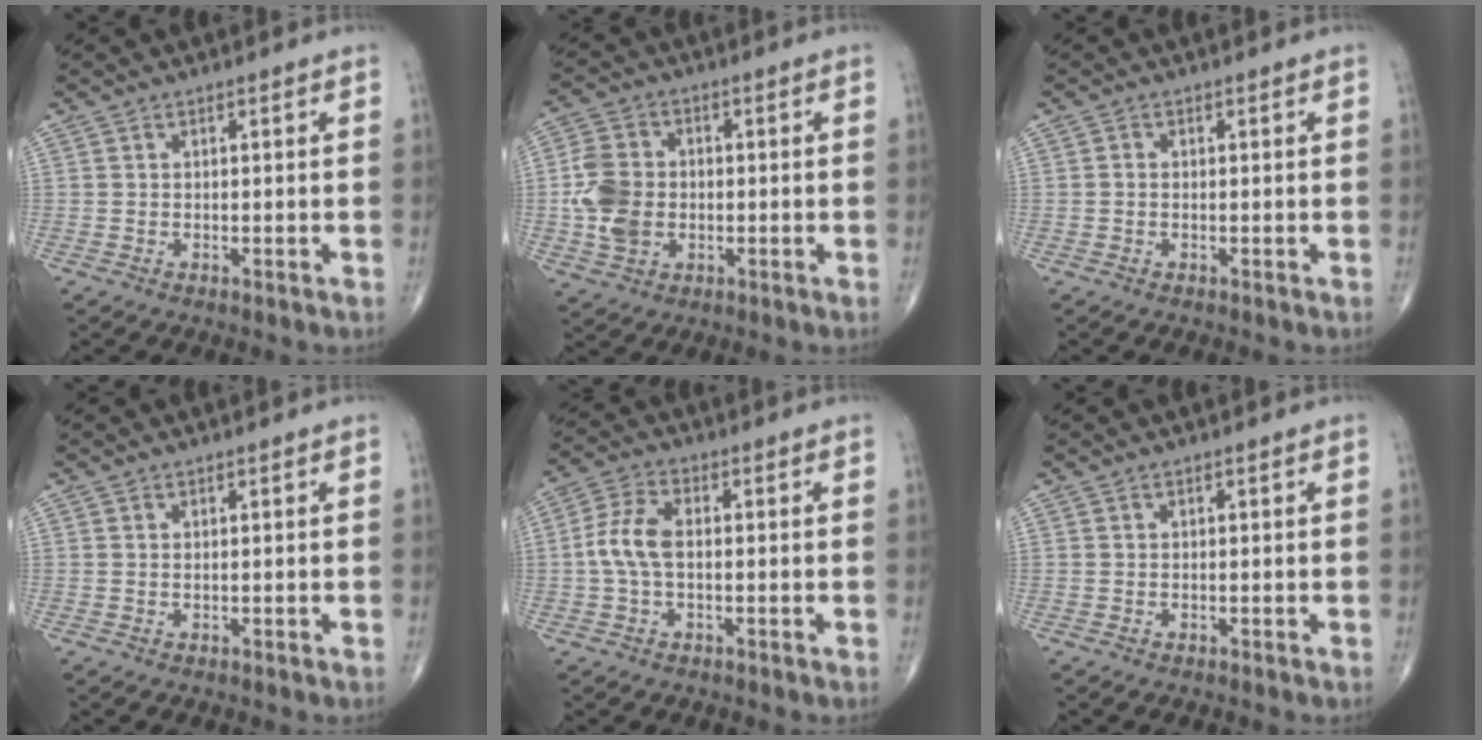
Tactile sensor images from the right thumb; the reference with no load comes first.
{"total": 9.3, "force": [-1.0, 7.1, 5.9], "torque": [-0.109, 0.007, -0.022]}
{"total": 0.5, "force": [-0.1, 0.4, 0.3], "torque": [-0.004, 0.001, -0.006]}
{"total": 0.0}
{"total": 6.8, "force": [-0.2, 3.7, 5.7], "torque": [-0.131, 0.019, -0.009]}
{"total": 0.0}